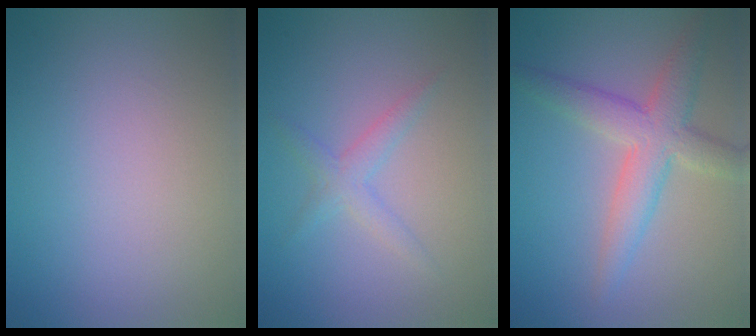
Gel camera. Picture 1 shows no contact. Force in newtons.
{"total": 1.8, "press": 1.8, "slide": 0.2}
{"total": 4.6, "press": 4.6, "slide": 0.0}